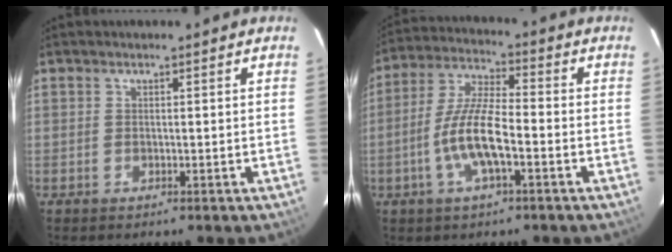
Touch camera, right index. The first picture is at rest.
{"total": 10.3, "force": [-3.5, 2.5, 9.4], "torque": [-0.196, 0.004, -0.069]}